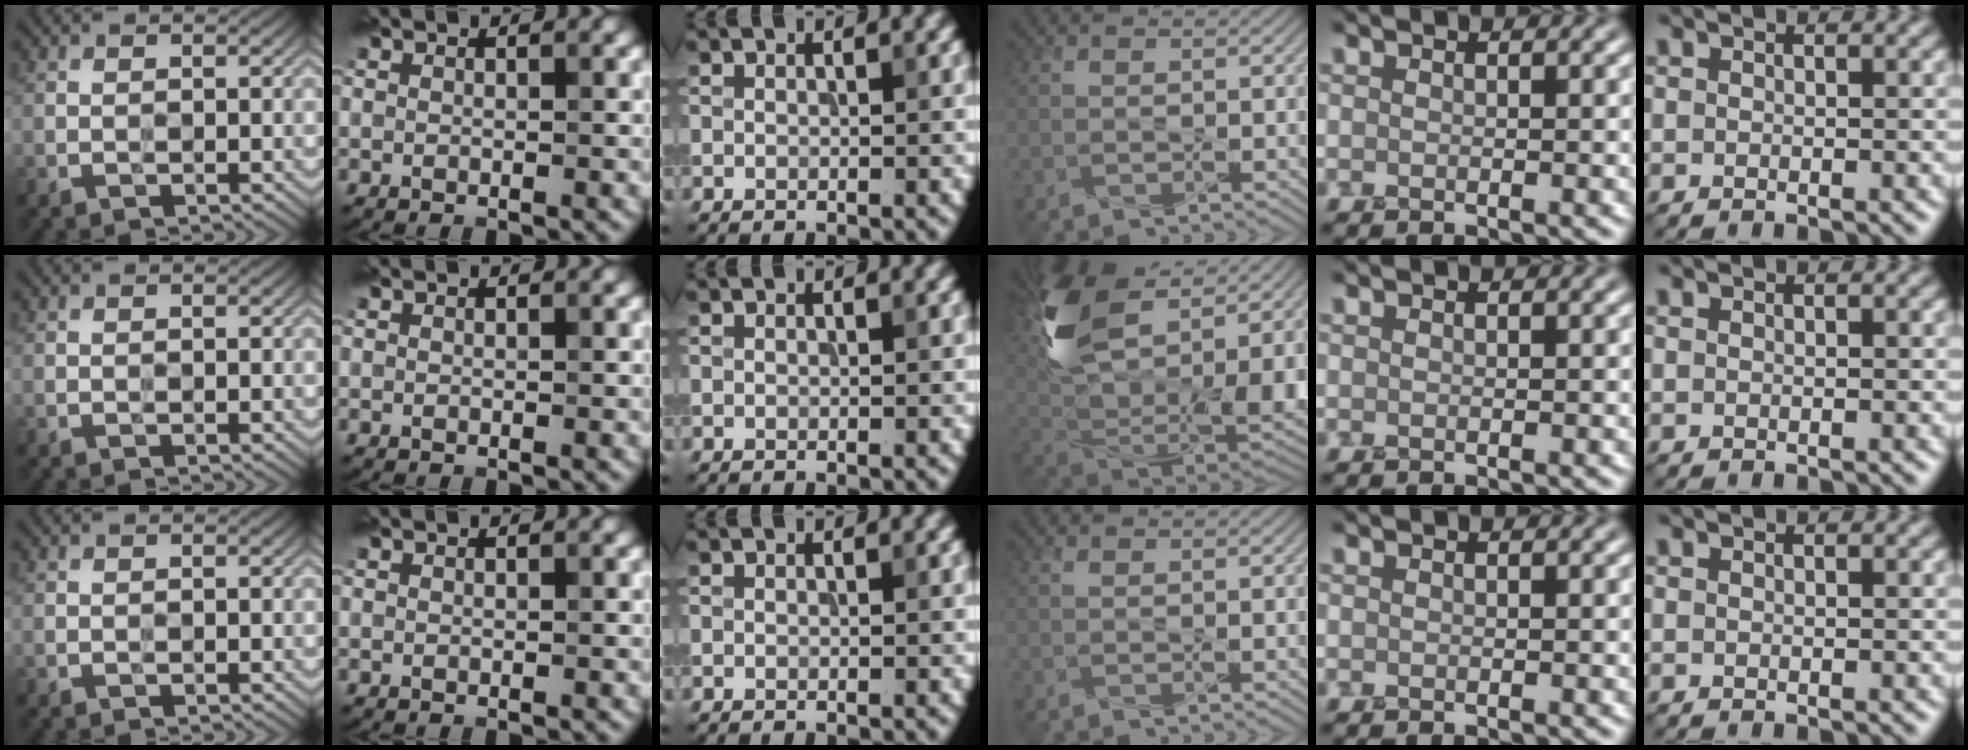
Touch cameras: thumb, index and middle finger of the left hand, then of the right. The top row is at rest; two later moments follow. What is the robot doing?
{"motion": "squeeze", "object": "paper clamp"}